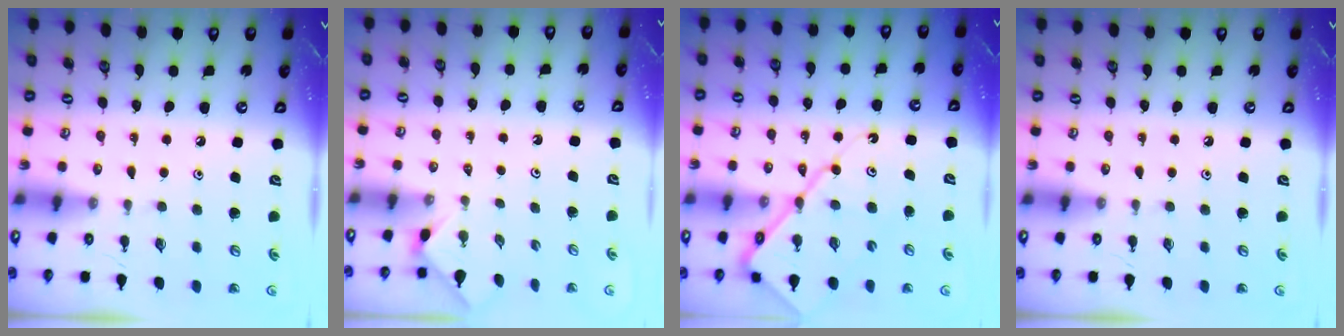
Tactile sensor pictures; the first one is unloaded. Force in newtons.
{"total": 1.3, "press": 1.2, "slide": 0.4}
{"total": 14.5, "press": 14.4, "slide": 1.3}
{"total": 0.0}